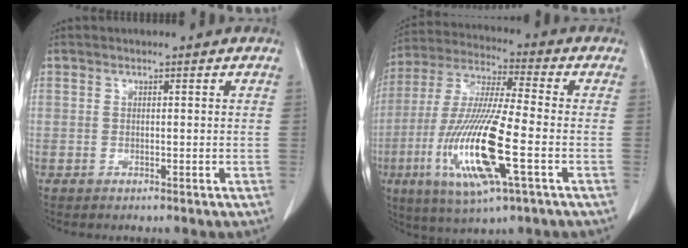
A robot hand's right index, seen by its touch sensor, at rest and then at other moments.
{"total": 17.5, "force": [-5.0, 1.7, 16.7], "torque": [-0.351, -0.021, -0.089]}